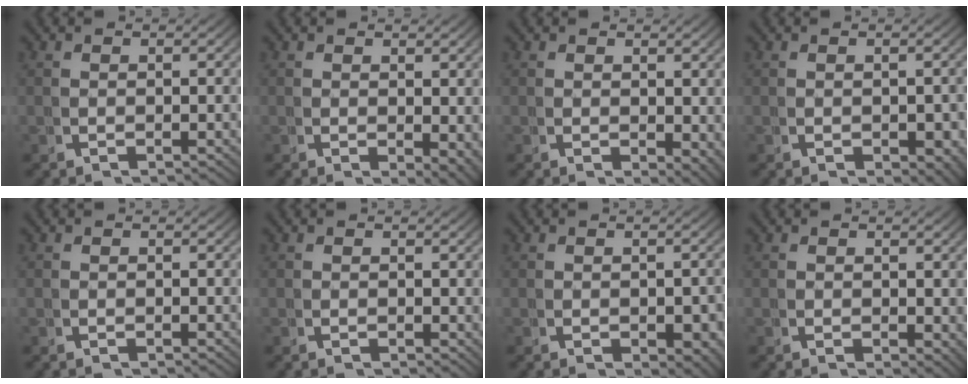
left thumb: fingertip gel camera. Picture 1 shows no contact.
{"total": 2.4, "force": [0.3, 1.2, 2.0], "torque": [-0.026, -0.016, 0.014]}
{"total": 2.2, "force": [0.5, 1.4, 1.7], "torque": [-0.018, -0.015, 0.016]}
{"total": 1.7, "force": [-0.1, 1.2, 1.3], "torque": [-0.016, -0.011, 0.002]}
{"total": 0.0}
{"total": 0.5, "force": [0.4, 0.3, 0.2], "torque": [-0.002, -0.004, 0.008]}
{"total": 2.2, "force": [-0.2, 1.4, 1.7], "torque": [-0.025, -0.016, 0.004]}
{"total": 1.2, "force": [0.6, 0.7, 0.8], "torque": [-0.007, -0.008, 0.013]}